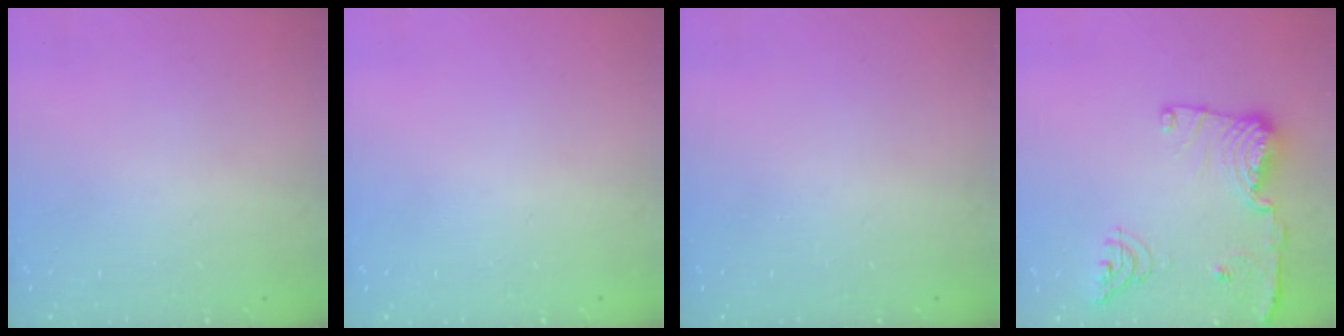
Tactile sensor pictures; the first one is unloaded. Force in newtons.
{"total": 0.0}
{"total": 0.0}
{"total": 15.2, "press": 14.8, "slide": 3.3}